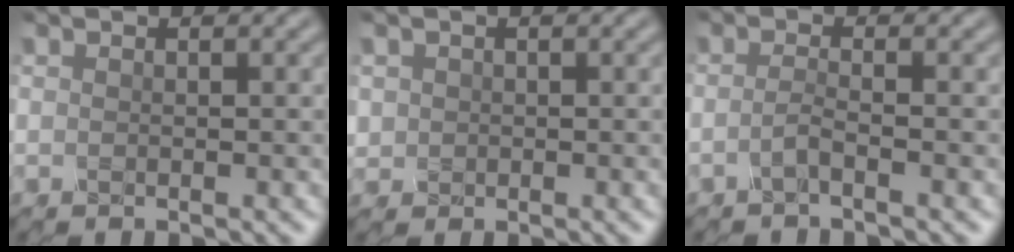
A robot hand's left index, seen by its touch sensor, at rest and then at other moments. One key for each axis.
{"total": 1.0, "fx": -0.1, "fy": 1.0, "fz": -0.2, "tx": 0.004, "ty": -0.004, "tz": 0.004}
{"total": 1.5, "fx": -1.2, "fy": 0.2, "fz": 0.9, "tx": -0.014, "ty": 0.000, "tz": -0.026}